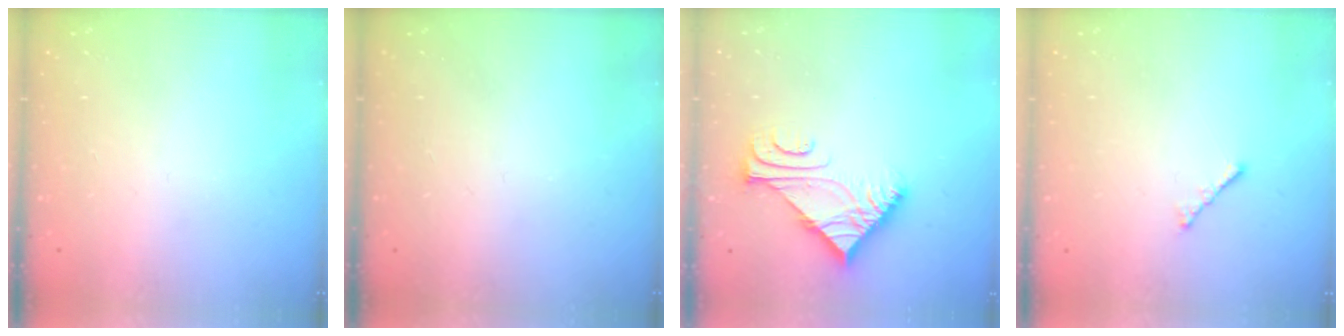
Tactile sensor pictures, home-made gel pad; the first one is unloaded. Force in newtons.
{"total": 0.0}
{"total": 6.2, "press": 6.2, "slide": 0.4}
{"total": 1.9, "press": 1.8, "slide": 0.5}